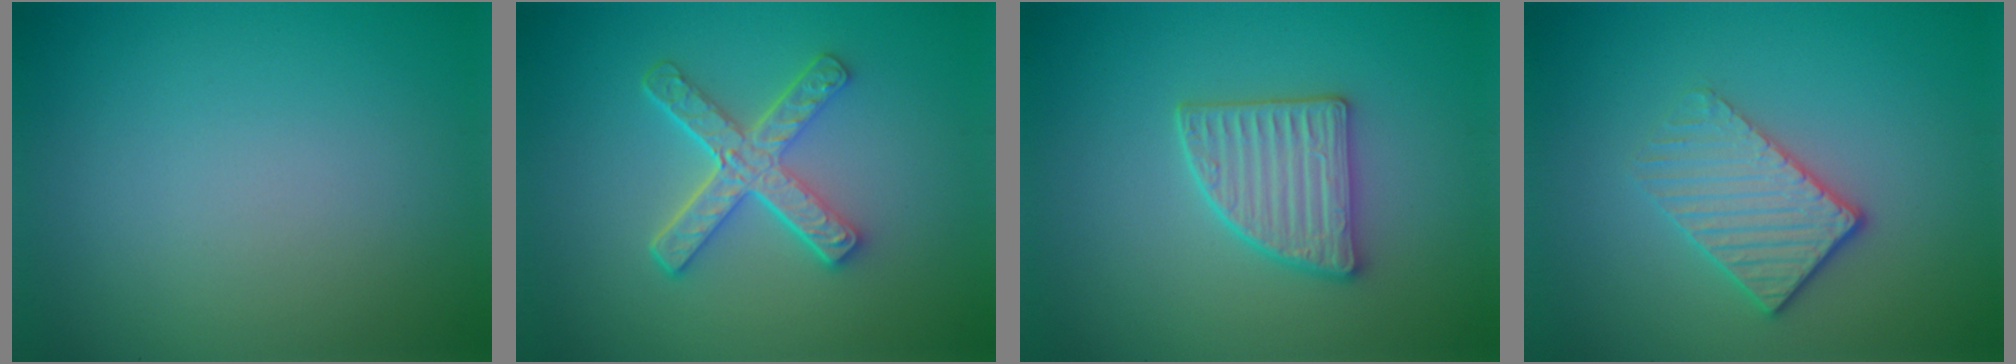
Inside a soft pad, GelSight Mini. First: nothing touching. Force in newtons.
{"total": 4.9, "press": 3.5, "slide": 3.4}
{"total": 3.5, "press": 3.2, "slide": 1.5}
{"total": 3.2, "press": 2.8, "slide": 1.5}